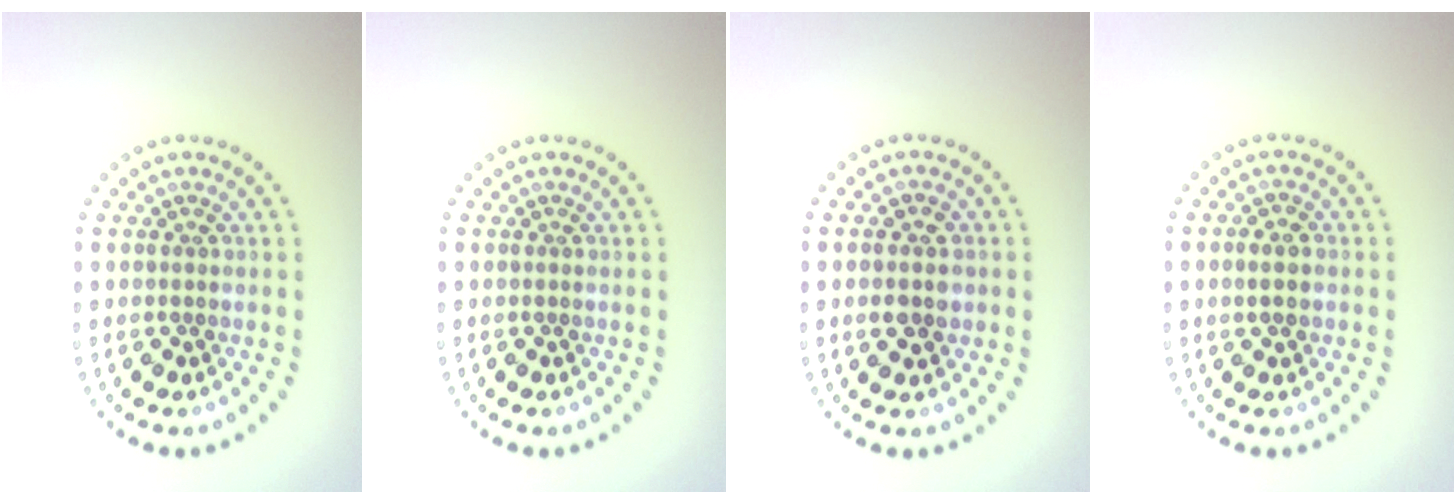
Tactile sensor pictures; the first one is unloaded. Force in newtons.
{"total": 0.0}
{"total": 2.8, "press": 2.8, "slide": 0.1}
{"total": 1.5, "press": 1.4, "slide": 0.3}